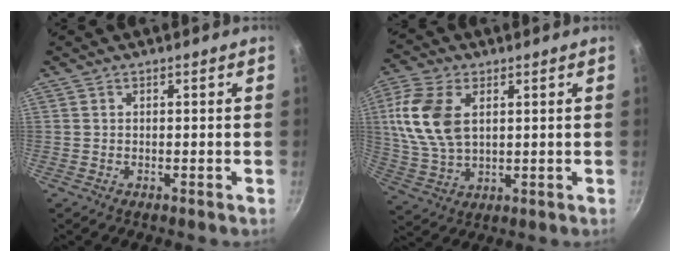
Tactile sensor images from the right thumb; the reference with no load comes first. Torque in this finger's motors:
{"motor_torque": [0.13, 0.15, 1.36, 0.21, 0.27]}